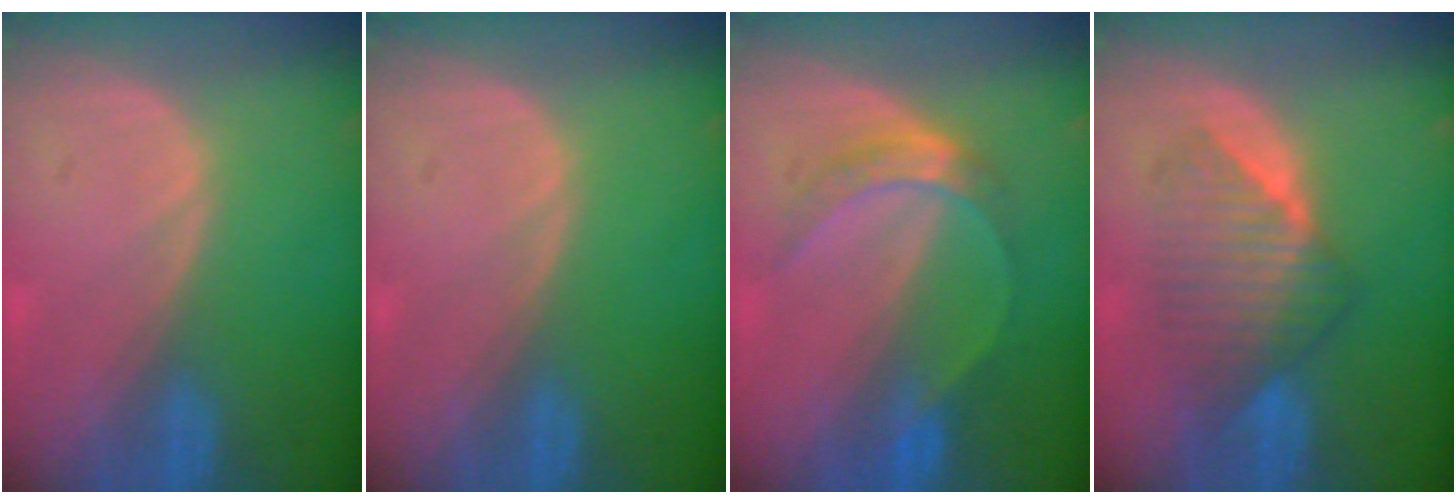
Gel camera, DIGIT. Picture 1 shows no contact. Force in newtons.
{"total": 0.0}
{"total": 5.0, "press": 4.8, "slide": 1.5}
{"total": 6.9, "press": 6.9, "slide": 0.5}